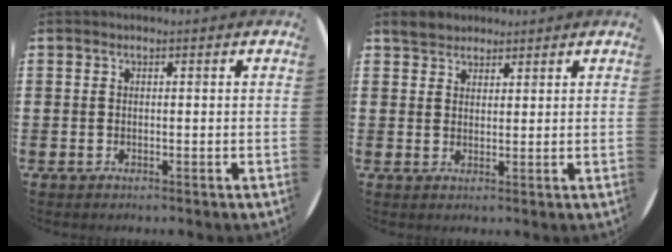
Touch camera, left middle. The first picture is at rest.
{"total": 2.8, "force": [2.5, 1.2, 0.1], "torque": [-0.002, 0.002, 0.048]}